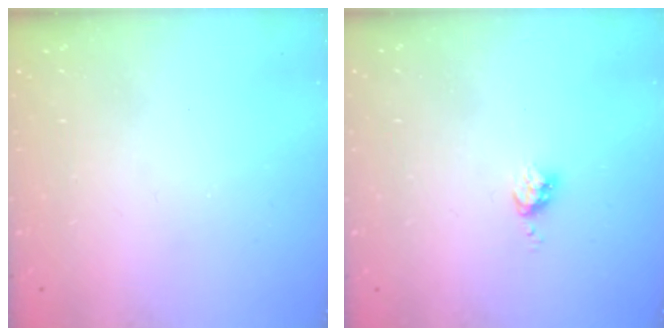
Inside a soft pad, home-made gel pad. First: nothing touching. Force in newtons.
{"total": 3.7, "press": 3.7, "slide": 0.5}